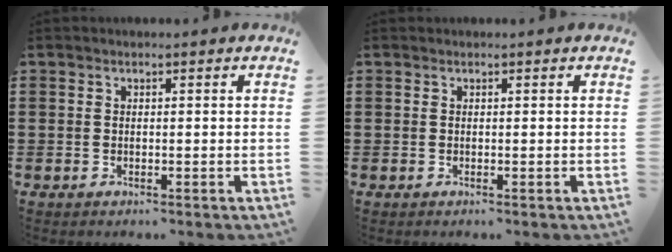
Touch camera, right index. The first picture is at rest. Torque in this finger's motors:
{"motor_torque": [-0.03, 0.29, 0.00, 0.00]}